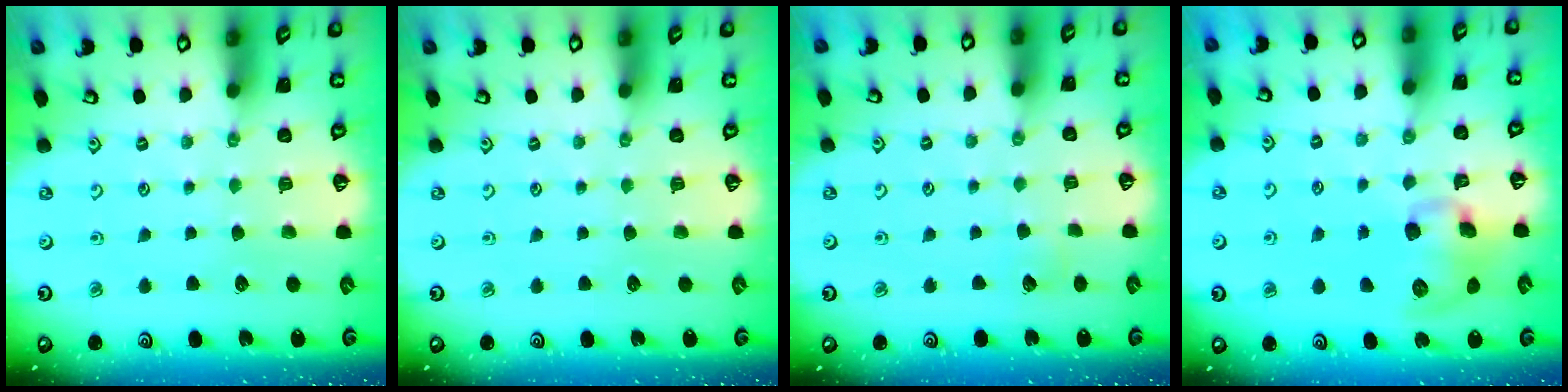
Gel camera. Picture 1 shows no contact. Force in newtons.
{"total": 0.0}
{"total": 2.9, "press": 2.9, "slide": 0.4}
{"total": 11.1, "press": 10.9, "slide": 2.2}